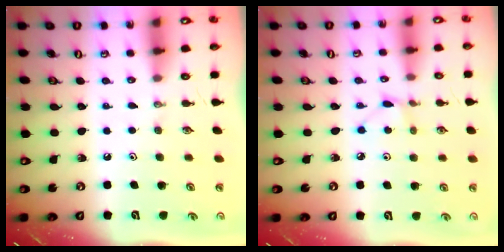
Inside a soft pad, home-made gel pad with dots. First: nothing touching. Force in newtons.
{"total": 3.0, "press": 3.0, "slide": 0.4}